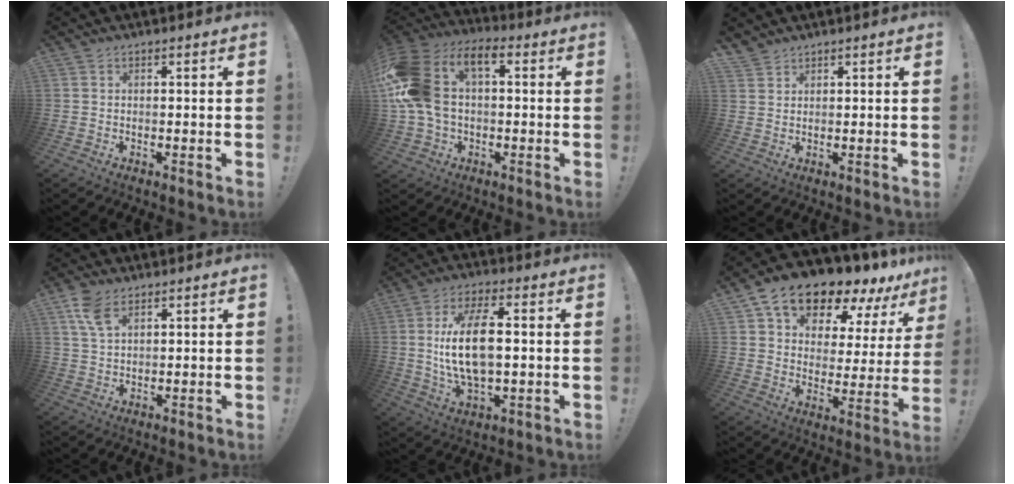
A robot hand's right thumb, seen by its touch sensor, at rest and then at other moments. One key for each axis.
{"total": 18.2, "fx": 3.5, "fy": 11.8, "fz": 13.4, "tx": -0.259, "ty": 0.003, "tz": 0.066}
{"total": 2.9, "fx": 2.6, "fy": 1.3, "fz": 0.3, "tx": 0.001, "ty": -0.017, "tz": 0.047}
{"total": 7.1, "fx": 4.1, "fy": 3.4, "fz": 4.7, "tx": -0.080, "ty": -0.014, "tz": 0.077}
{"total": 14.9, "fx": 0.9, "fy": 6.6, "fz": 13.4, "tx": -0.256, "ty": 0.000, "tz": 0.010}
{"total": 16.4, "fx": 13.1, "fy": 6.9, "fz": 7.0, "tx": -0.125, "ty": -0.099, "tz": 0.233}